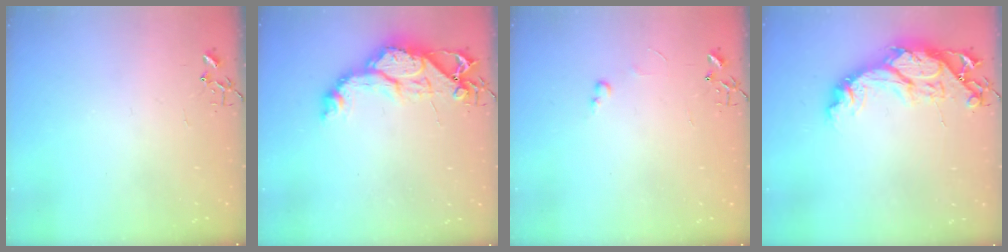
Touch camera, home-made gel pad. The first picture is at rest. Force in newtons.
{"total": 14.0, "press": 13.9, "slide": 1.4}
{"total": 2.7, "press": 2.7, "slide": 0.4}
{"total": 17.1, "press": 17.1, "slide": 0.7}